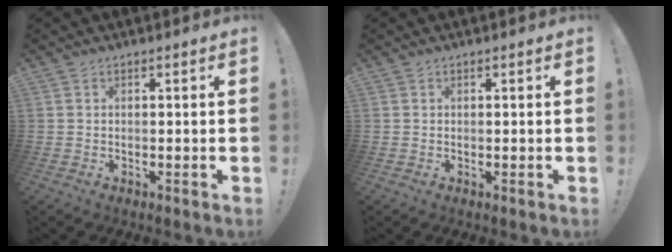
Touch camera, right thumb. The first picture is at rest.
{"total": 0.0}